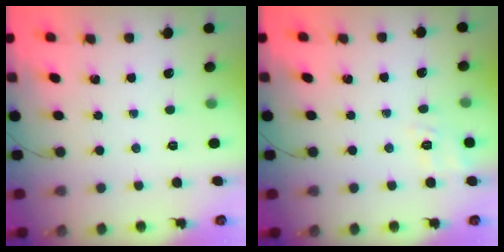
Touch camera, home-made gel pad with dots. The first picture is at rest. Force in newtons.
{"total": 4.9, "press": 4.5, "slide": 1.9}